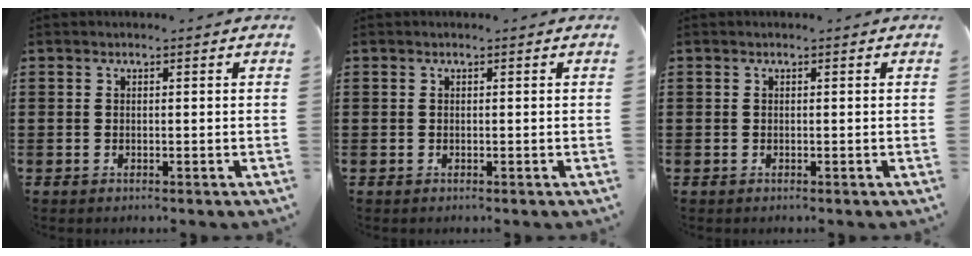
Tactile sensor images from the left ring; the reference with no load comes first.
{"total": 0.0}
{"total": 0.0}